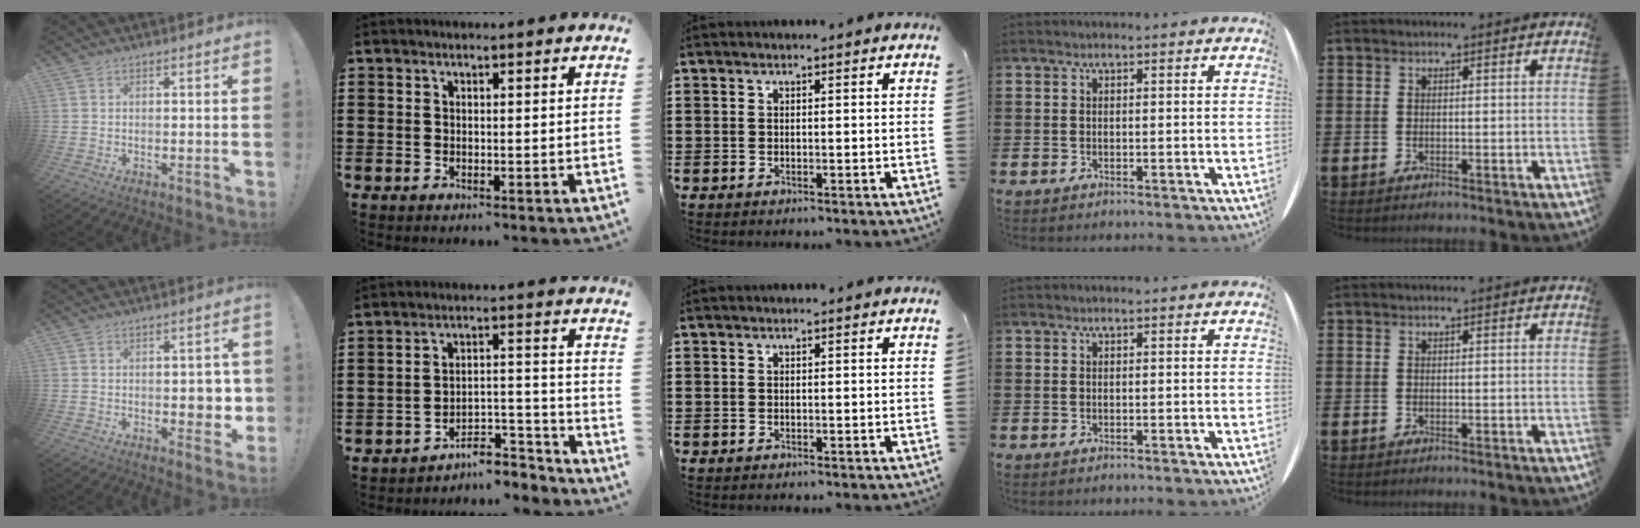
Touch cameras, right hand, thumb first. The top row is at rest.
{"thumb": {"total": 5.7, "force": [-0.3, 3.4, 4.6], "torque": [-0.054, 0.004, -0.003]}, "index": {"total": 6.8, "force": [-6.4, 1.6, 1.7], "torque": [-0.020, 0.023, -0.123]}}